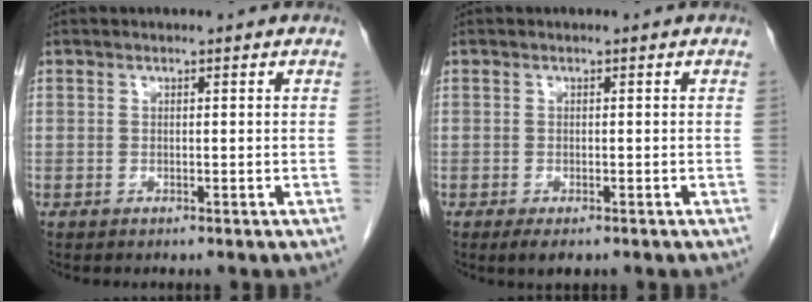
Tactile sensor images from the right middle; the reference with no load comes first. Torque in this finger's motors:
{"motor_torque": [0.61, -0.40, 0.05, 0.01]}